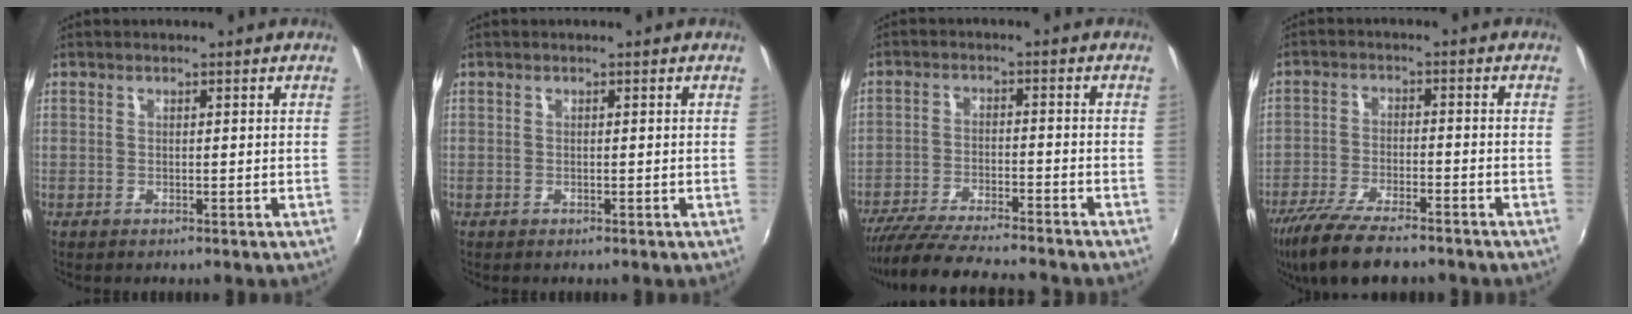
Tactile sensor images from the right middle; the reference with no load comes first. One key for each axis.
{"total": 0.0}
{"total": 15.7, "fx": -14.0, "fy": 1.4, "fz": 6.9, "tx": -0.143, "ty": -0.024, "tz": -0.228}
{"total": 13.7, "fx": -11.0, "fy": 3.4, "fz": 7.5, "tx": -0.166, "ty": -0.036, "tz": -0.192}